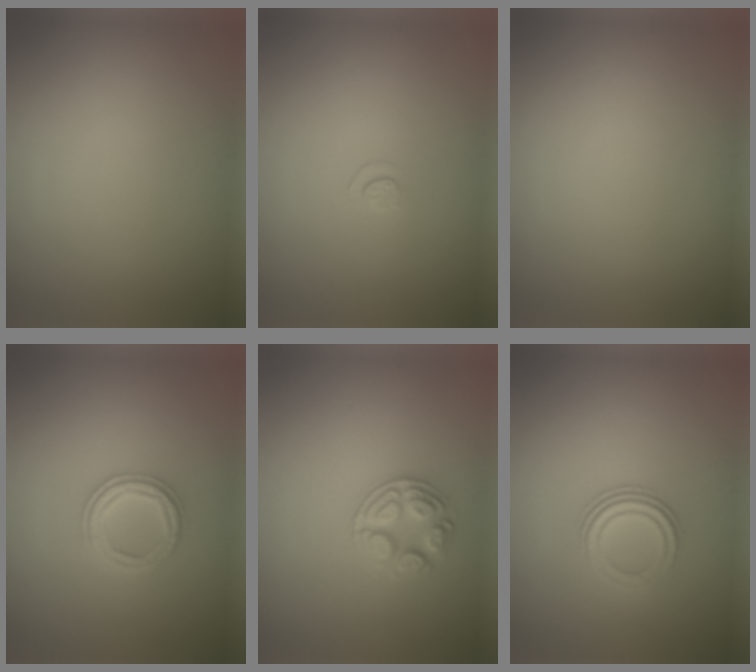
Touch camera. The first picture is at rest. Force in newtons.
{"total": 0.6, "press": 0.3, "slide": 0.6}
{"total": 0.0}
{"total": 2.4, "press": 2.4, "slide": 0.3}
{"total": 2.6, "press": 2.6, "slide": 0.6}
{"total": 3.0, "press": 2.1, "slide": 2.2}